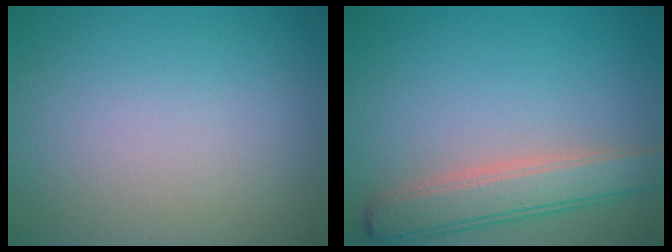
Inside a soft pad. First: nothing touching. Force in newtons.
{"total": 4.4, "press": 4.4, "slide": 0.3}